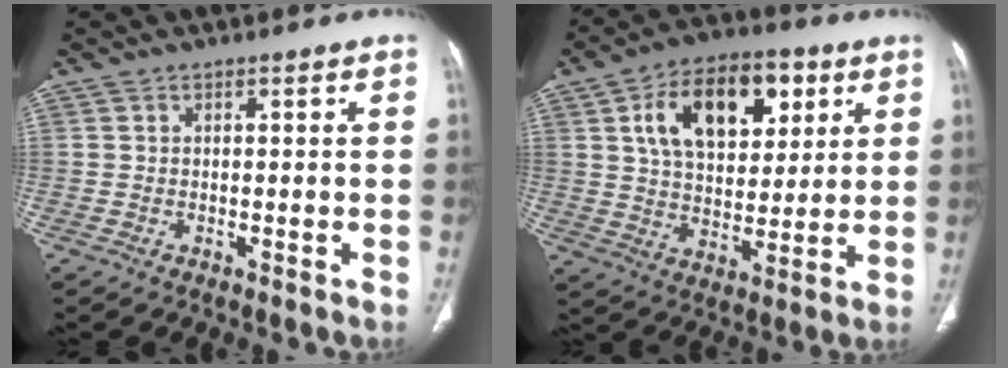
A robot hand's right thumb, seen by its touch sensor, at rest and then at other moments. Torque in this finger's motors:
{"motor_torque": [0.07, 0.51, 0.86, -0.05, 0.15]}